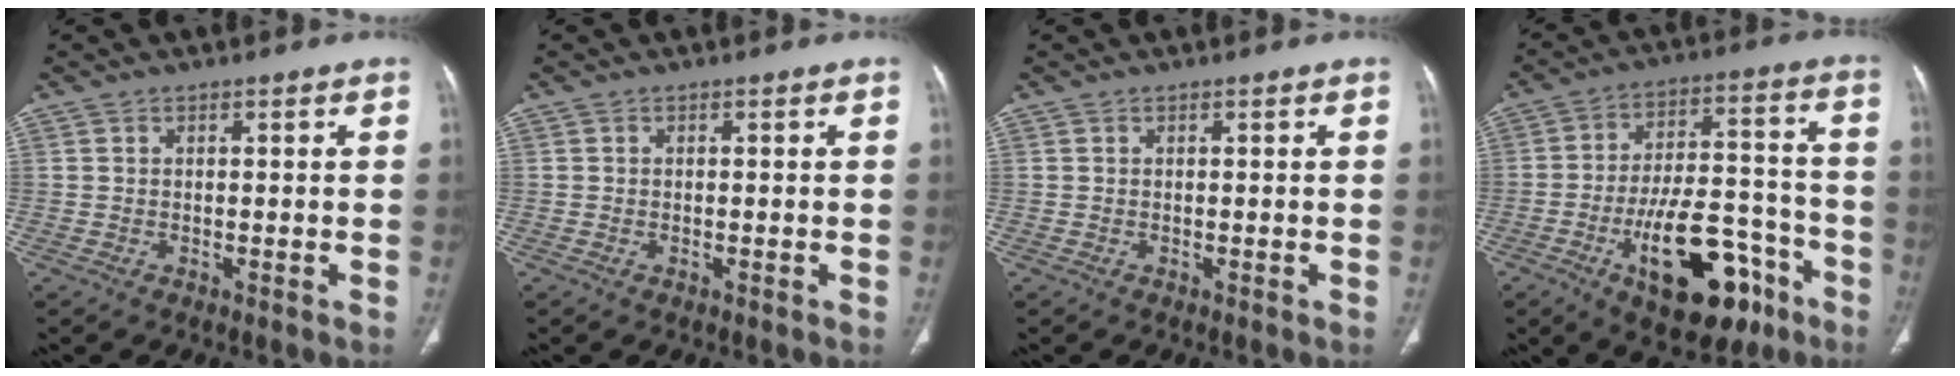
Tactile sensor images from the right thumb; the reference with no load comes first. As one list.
[{"total": 0.0}, {"total": 0.0}, {"total": 20.2, "force": [-9.7, 9.2, 15.0], "torque": [-0.212, 0.063, -0.139]}]